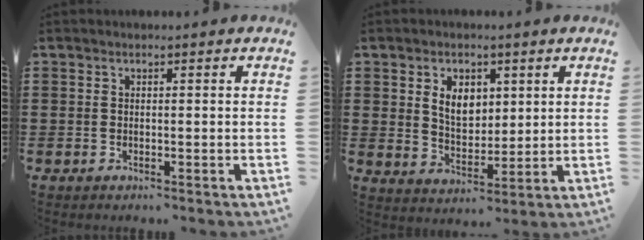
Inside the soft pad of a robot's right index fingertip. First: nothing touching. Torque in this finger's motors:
{"motor_torque": [0.29, 0.09, 0.28, 0.09]}